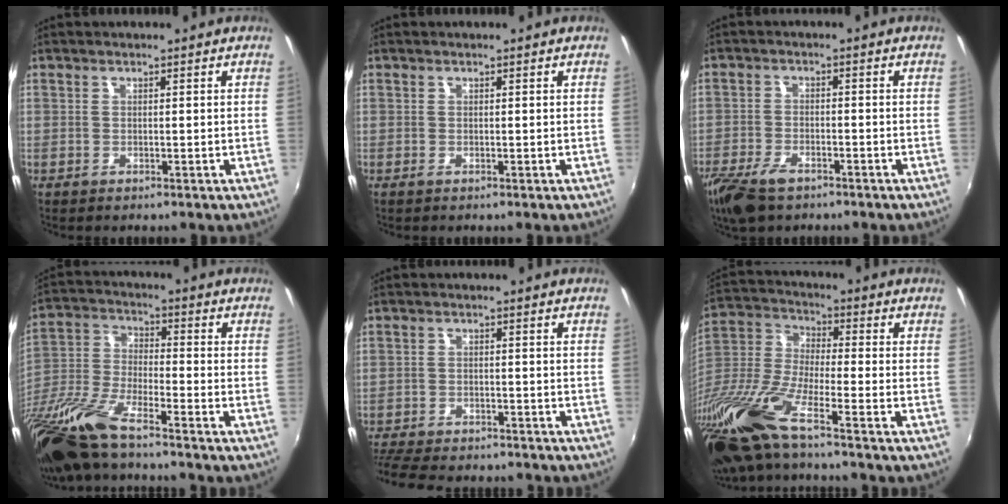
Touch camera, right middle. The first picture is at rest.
{"total": 0.0}
{"total": 9.2, "force": [-6.5, 4.1, 5.2], "torque": [-0.136, -0.024, -0.125]}
{"total": 17.1, "force": [-12.8, 3.1, 10.9], "torque": [-0.241, -0.037, -0.259]}
{"total": 13.0, "force": [-11.5, 3.6, 5.1], "torque": [-0.129, -0.022, -0.180]}
{"total": 18.1, "force": [-12.2, 2.5, 13.1], "torque": [-0.276, -0.042, -0.250]}